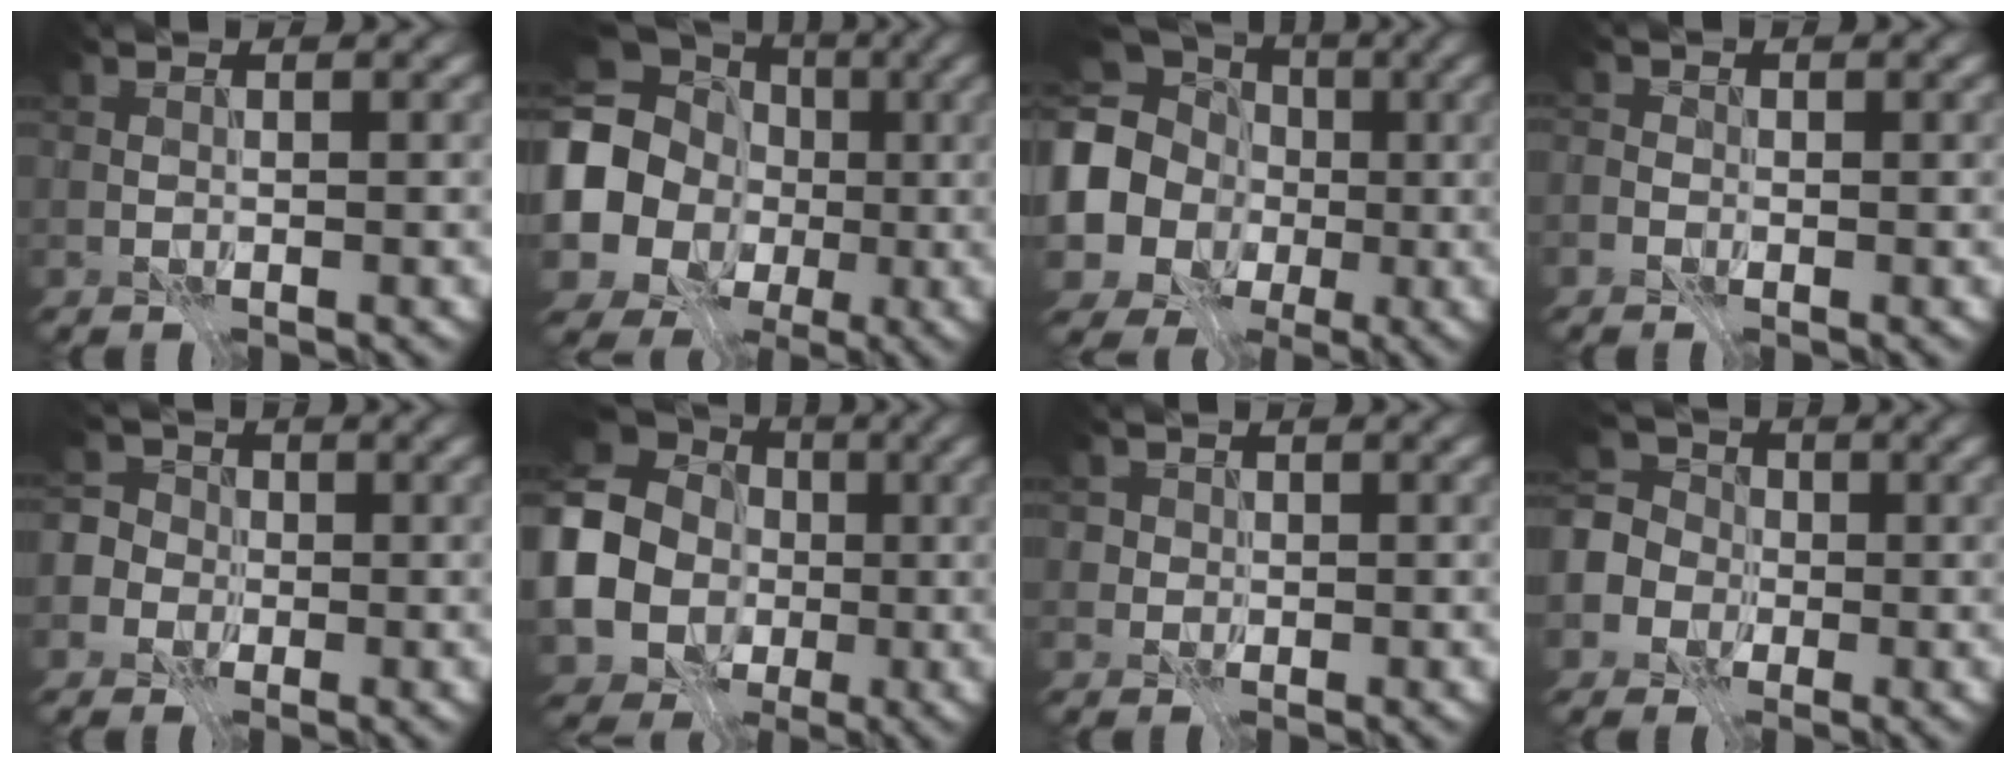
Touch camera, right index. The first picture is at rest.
{"total": 14.8, "force": [0.1, 13.6, 5.9], "torque": [-0.162, -0.002, -0.032]}
{"total": 14.8, "force": [0.5, 13.5, 6.1], "torque": [-0.169, 0.011, -0.035]}
{"total": 1.4, "force": [-0.4, 1.2, 0.5], "torque": [0.002, 0.005, -0.011]}
{"total": 5.5, "force": [-1.5, 5.1, 1.3], "torque": [-0.019, 0.016, -0.059]}
{"total": 16.7, "force": [-1.0, 15.4, 6.5], "torque": [-0.181, -0.005, -0.060]}
{"total": 1.7, "force": [0.5, 1.6, 0.3], "torque": [0.008, 0.002, 0.007]}
{"total": 5.9, "force": [-1.8, 5.3, 1.7], "torque": [-0.043, 0.007, -0.055]}